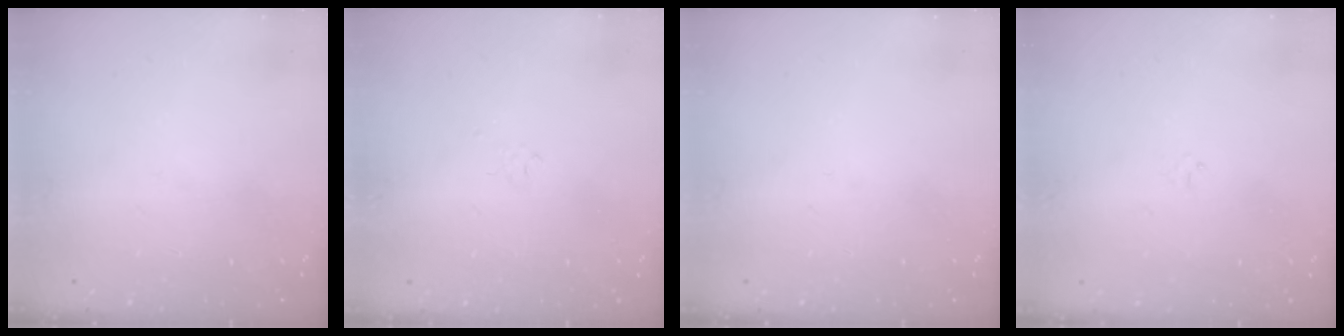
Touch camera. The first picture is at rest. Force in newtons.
{"total": 4.3, "press": 4.2, "slide": 0.9}
{"total": 0.0}
{"total": 0.7, "press": 0.5, "slide": 0.4}